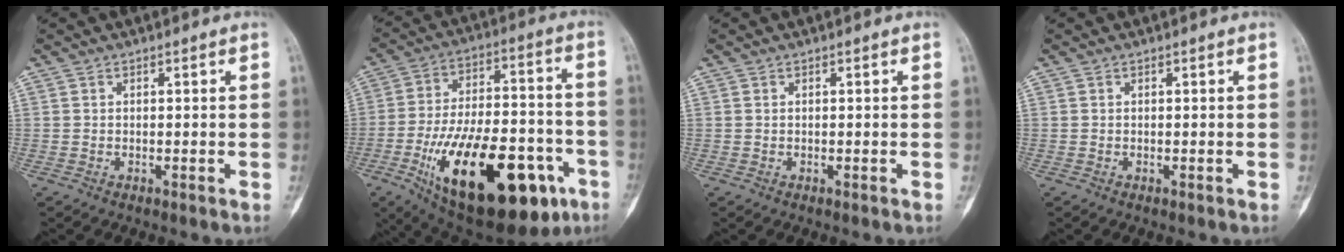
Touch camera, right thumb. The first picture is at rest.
{"total": 31.2, "force": [-12.7, 13.9, 25.0], "torque": [-0.381, 0.034, -0.182]}
{"total": 0.0}
{"total": 0.0}